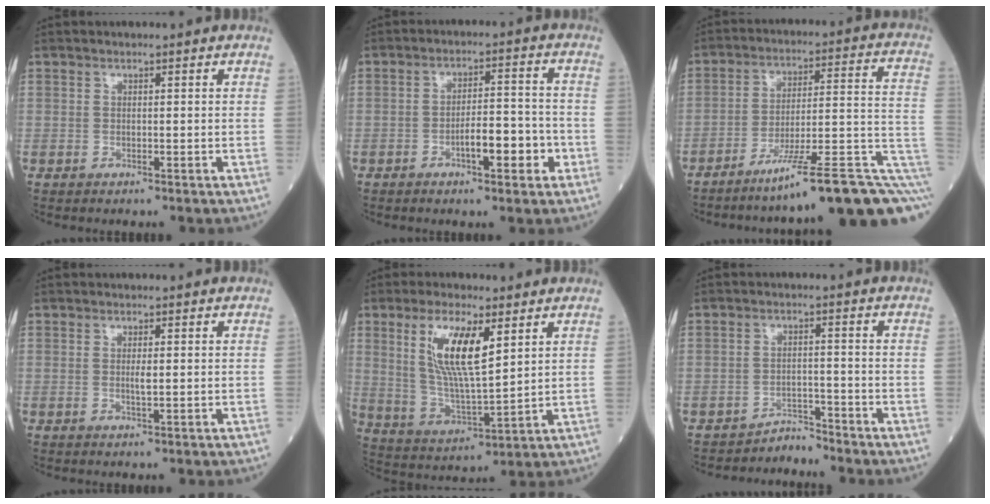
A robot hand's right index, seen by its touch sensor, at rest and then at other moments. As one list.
[{"total": 6.5, "force": [-2.6, 1.9, 5.7], "torque": [-0.094, 0.012, -0.036]}, {"total": 18.2, "force": [-10.2, 1.5, 15.0], "torque": [-0.161, 0.021, -0.153]}, {"total": 1.5, "force": [0.1, 0.2, 1.5], "torque": [-0.033, -0.001, 0.004]}, {"total": 11.8, "force": [4.6, 2.6, 10.5], "torque": [-0.218, -0.004, 0.092]}, {"total": 2.8, "force": [-2.7, 0.3, -1.0], "torque": [0.024, 0.000, -0.043]}]